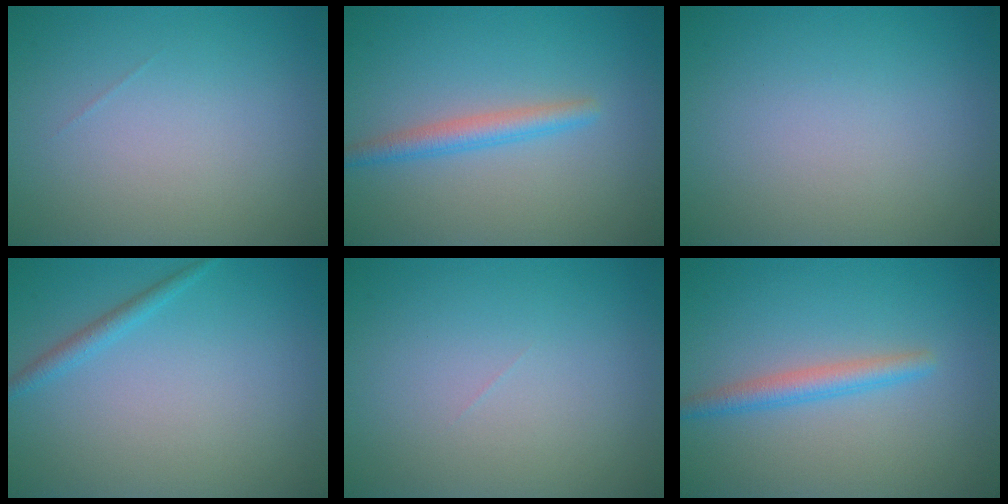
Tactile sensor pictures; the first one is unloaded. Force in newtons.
{"total": 2.3, "press": 2.2, "slide": 0.2}
{"total": 0.0}
{"total": 1.3, "press": 1.3, "slide": 0.1}
{"total": 0.0}
{"total": 2.3, "press": 2.2, "slide": 0.2}